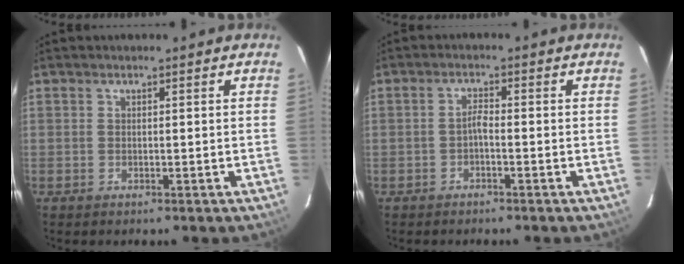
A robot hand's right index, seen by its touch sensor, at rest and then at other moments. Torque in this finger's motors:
{"motor_torque": [0.25, -0.04, 0.14, 0.04]}